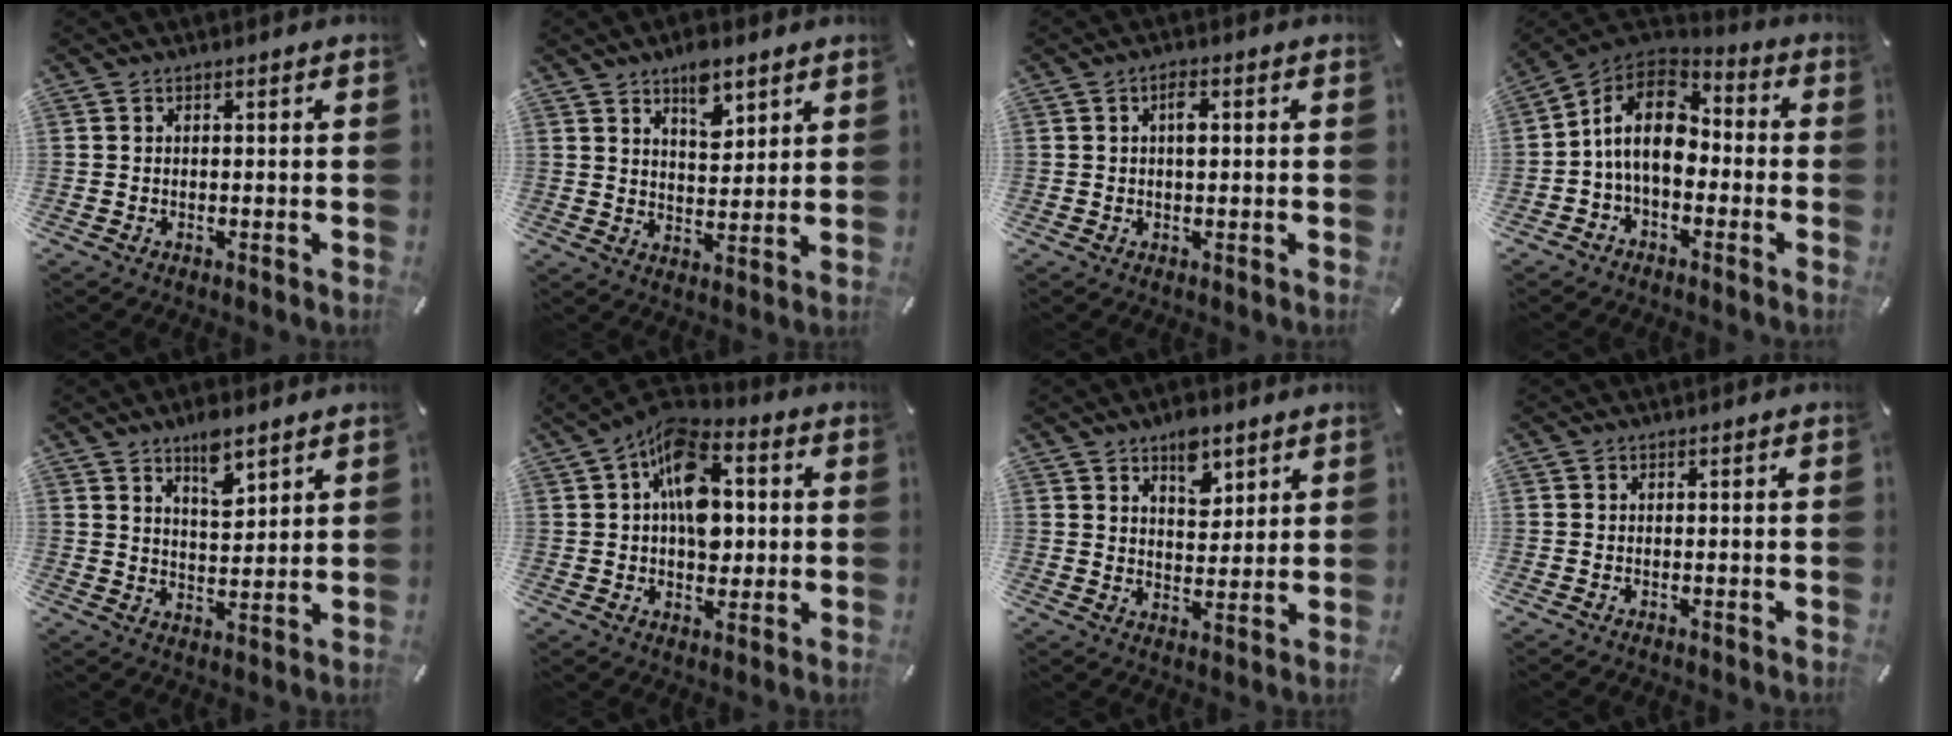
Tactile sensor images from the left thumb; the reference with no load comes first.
{"total": 8.1, "force": [5.6, 4.2, 4.1], "torque": [-0.041, -0.031, 0.093]}
{"total": 2.9, "force": [0.6, 1.2, 2.5], "torque": [-0.039, 0.002, 0.004]}
{"total": 13.2, "force": [-0.9, 8.7, 9.9], "torque": [-0.200, 0.015, -0.021]}
{"total": 7.6, "force": [5.8, 3.0, 3.8], "torque": [-0.052, -0.032, 0.100]}
{"total": 15.8, "force": [2.8, 10.3, 11.7], "torque": [-0.198, -0.005, 0.049]}
{"total": 7.8, "force": [5.1, 4.5, 3.7], "torque": [-0.035, -0.027, 0.085]}
{"total": 0.0}